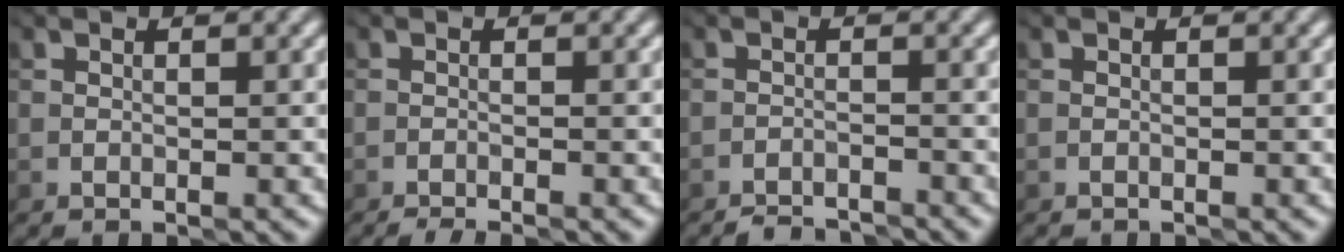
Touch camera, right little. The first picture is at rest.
{"total": 1.6, "force": [-1.5, -0.3, 0.4], "torque": [-0.012, -0.001, -0.031]}
{"total": 3.2, "force": [-3.1, 0.2, 0.4], "torque": [-0.007, -0.004, -0.057]}
{"total": 0.0}